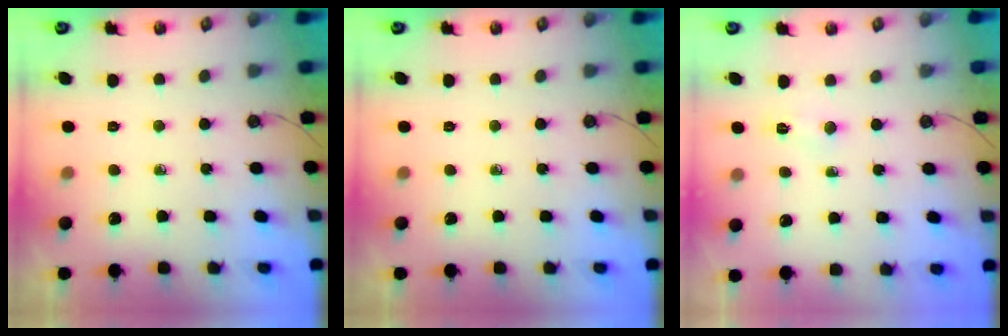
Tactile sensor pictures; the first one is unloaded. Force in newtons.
{"total": 0.0}
{"total": 4.1, "press": 3.7, "slide": 1.8}